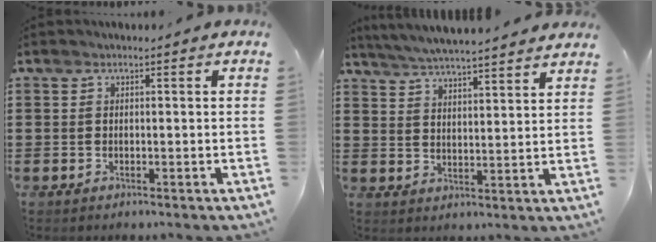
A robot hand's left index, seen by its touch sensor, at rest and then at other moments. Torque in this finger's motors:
{"motor_torque": [2.14, 0.00, 0.39, 0.21]}